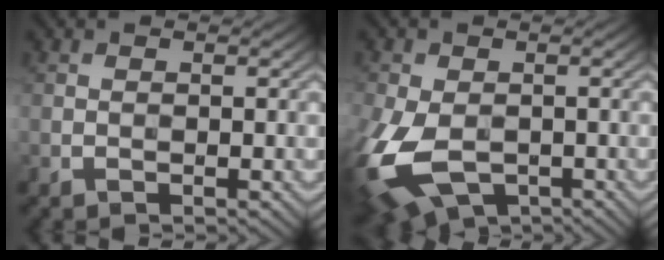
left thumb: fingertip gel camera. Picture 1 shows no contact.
{"total": 13.2, "force": [-4.8, 8.0, 9.3], "torque": [-0.236, -0.055, -0.073]}